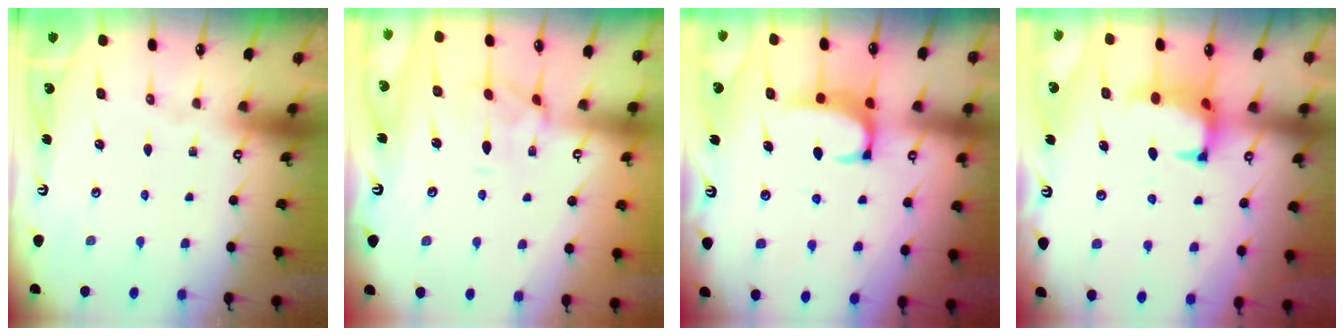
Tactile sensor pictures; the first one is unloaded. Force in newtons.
{"total": 1.2, "press": 0.7, "slide": 1.0}
{"total": 2.1, "press": 2.1, "slide": 0.3}
{"total": 1.1, "press": 0.6, "slide": 0.9}